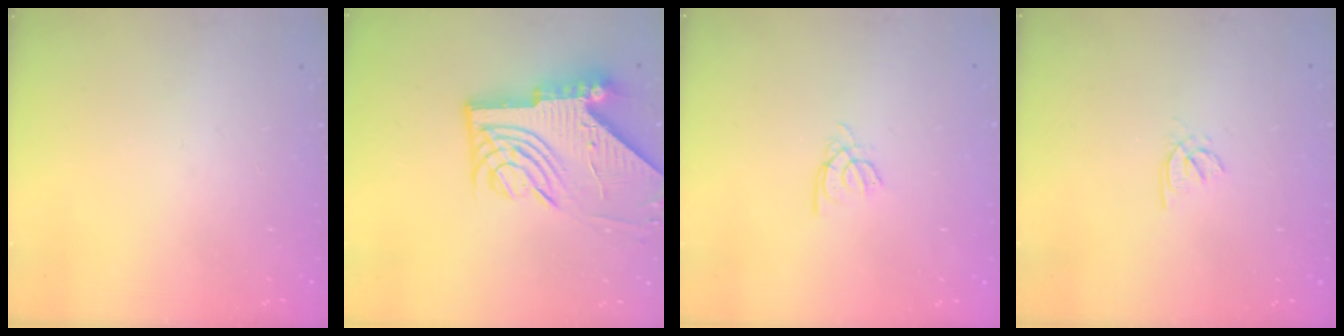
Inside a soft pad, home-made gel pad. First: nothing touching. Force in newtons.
{"total": 11.4, "press": 11.3, "slide": 1.6}
{"total": 2.4, "press": 2.4, "slide": 0.4}
{"total": 1.8, "press": 1.8, "slide": 0.5}